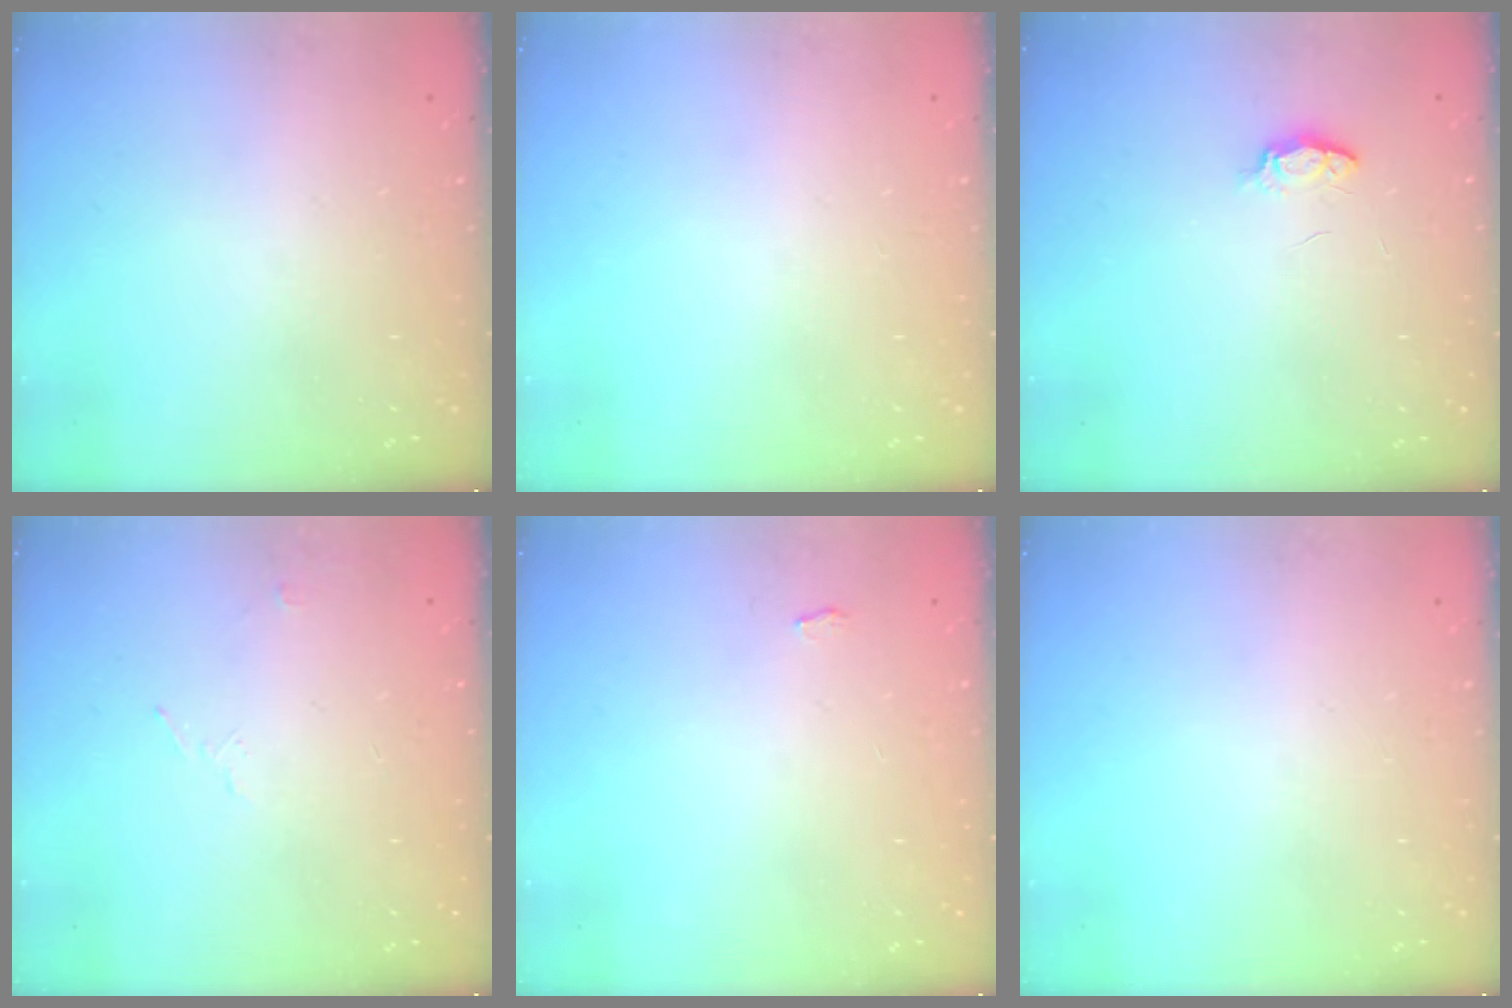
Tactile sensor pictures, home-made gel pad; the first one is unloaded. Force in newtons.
{"total": 0.0}
{"total": 3.5, "press": 3.5, "slide": 0.6}
{"total": 4.4, "press": 3.6, "slide": 2.6}
{"total": 2.7, "press": 2.7, "slide": 0.3}
{"total": 0.0}